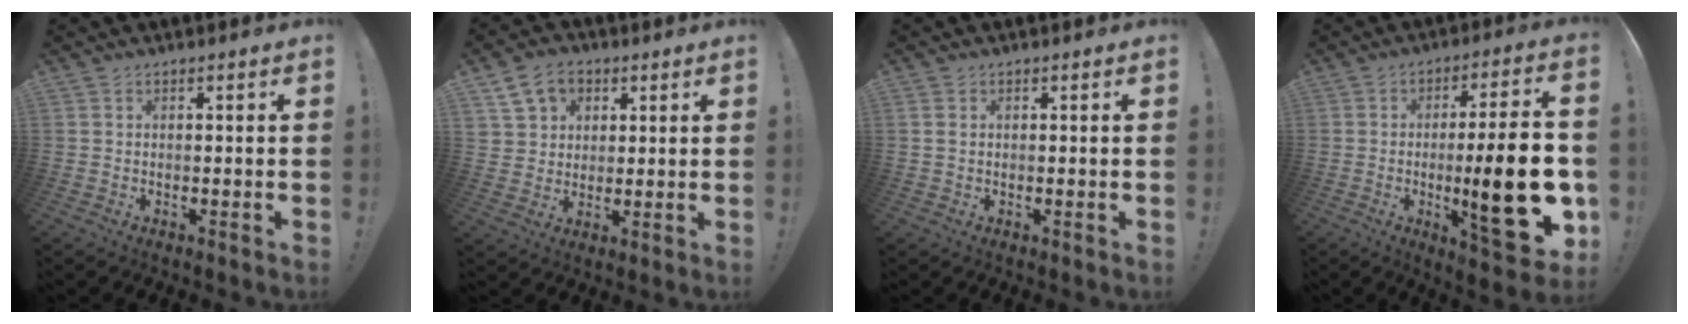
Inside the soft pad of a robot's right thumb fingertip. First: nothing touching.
{"total": 10.1, "force": [4.8, 8.0, 3.9], "torque": [-0.056, -0.014, 0.096]}
{"total": 1.3, "force": [0.4, 1.0, 0.8], "torque": [-0.016, 0.004, 0.009]}
{"total": 23.5, "force": [-3.7, 5.6, 22.5], "torque": [-0.342, -0.003, -0.051]}